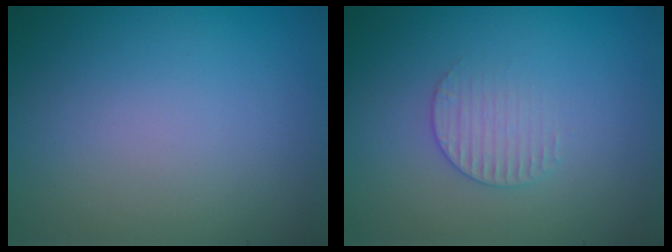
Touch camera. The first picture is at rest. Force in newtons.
{"total": 1.9, "press": 1.9, "slide": 0.3}